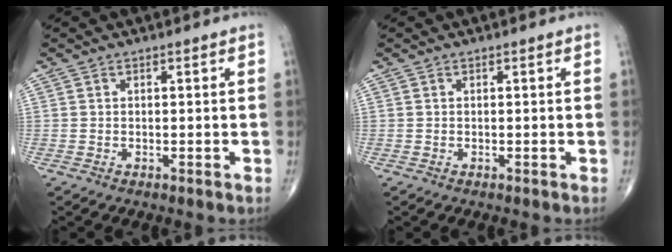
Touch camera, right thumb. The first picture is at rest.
{"total": 0.0}